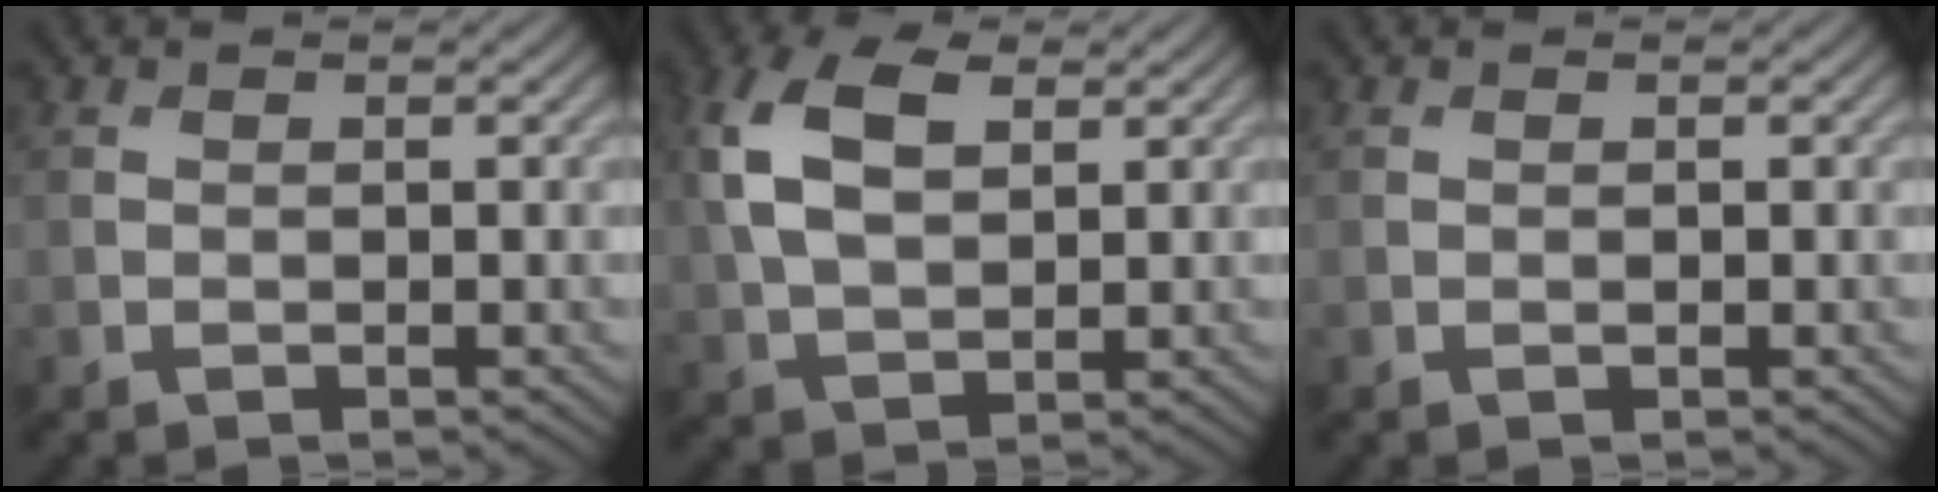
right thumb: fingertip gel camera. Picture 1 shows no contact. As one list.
[{"total": 9.1, "force": [2.6, 5.3, 6.9], "torque": [-0.179, 0.013, 0.048]}, {"total": 0.0}]